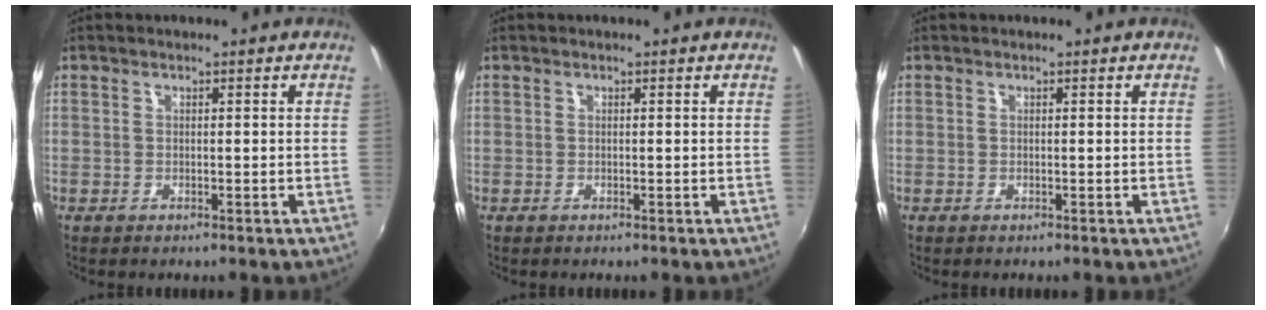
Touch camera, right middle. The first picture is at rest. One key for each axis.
{"total": 0.0}
{"total": 0.0}